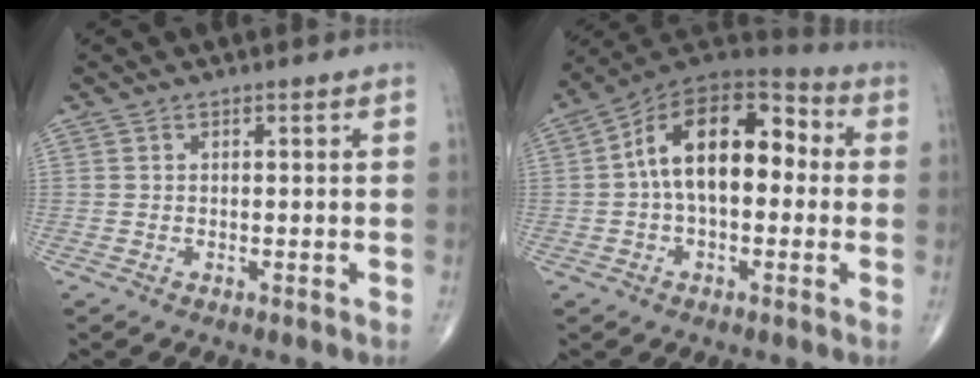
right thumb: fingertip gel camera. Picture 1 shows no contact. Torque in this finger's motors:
{"motor_torque": [-0.05, 1.70, 0.58, 0.05, 0.18]}